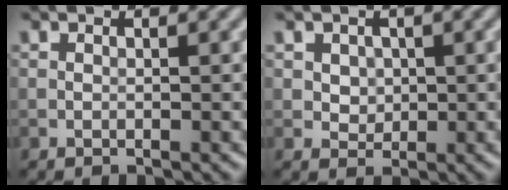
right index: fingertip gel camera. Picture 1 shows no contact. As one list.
[{"total": 2.0, "force": [0.6, 1.7, 0.9], "torque": [-0.022, -0.001, 0.023]}]